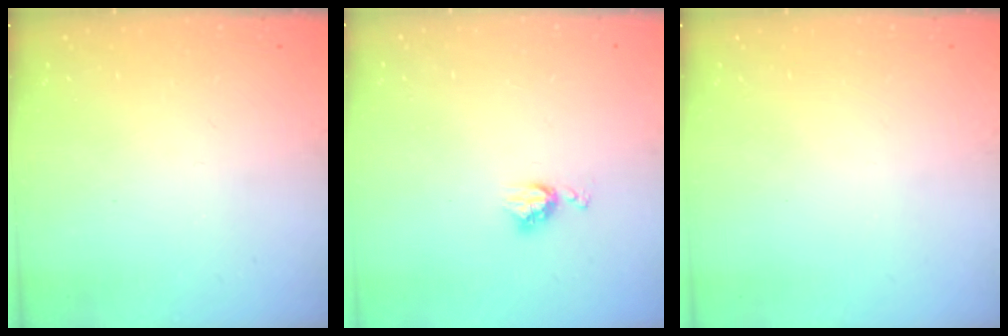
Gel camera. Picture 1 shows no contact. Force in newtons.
{"total": 5.0, "press": 4.9, "slide": 0.7}
{"total": 0.0}